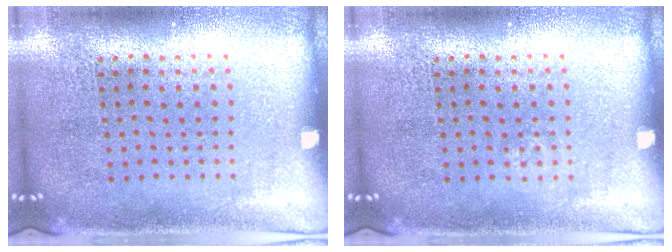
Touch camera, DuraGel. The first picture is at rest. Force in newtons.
{"total": 0.7, "press": 0.7, "slide": 0.1}